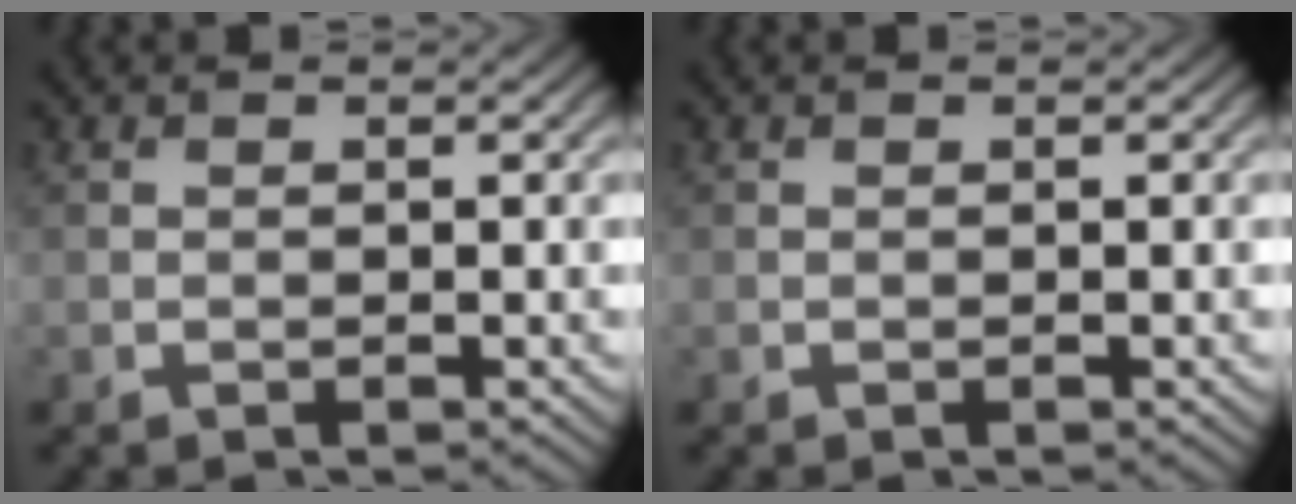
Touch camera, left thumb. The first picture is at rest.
{"total": 0.0}